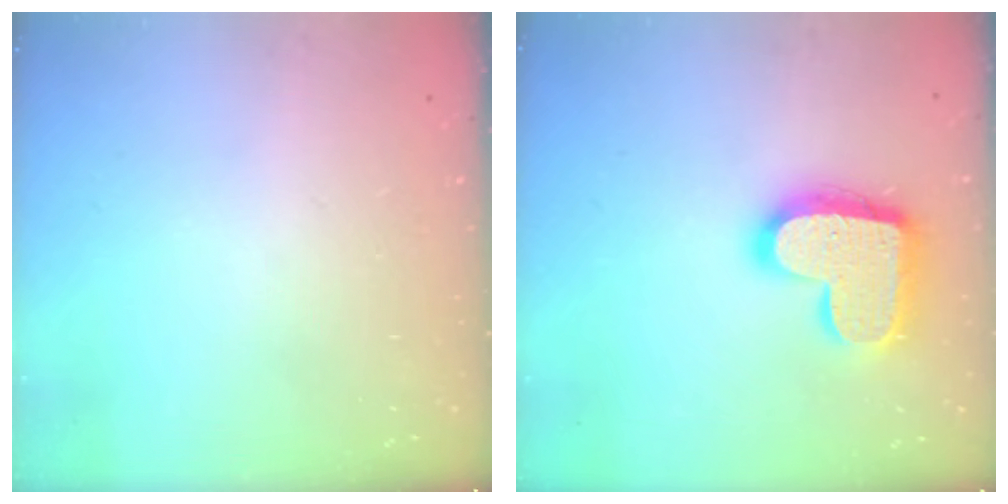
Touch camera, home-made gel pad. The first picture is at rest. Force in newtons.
{"total": 18.3, "press": 18.2, "slide": 1.1}